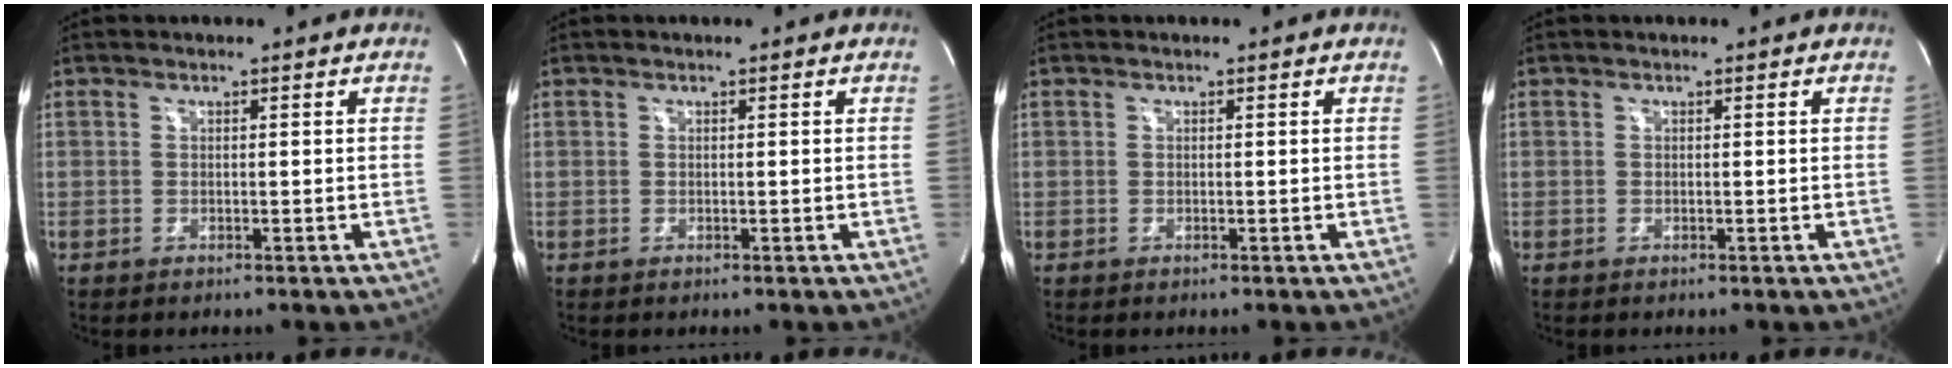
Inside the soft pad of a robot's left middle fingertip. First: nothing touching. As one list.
[{"total": 0.0}, {"total": 0.0}, {"total": 0.0}]